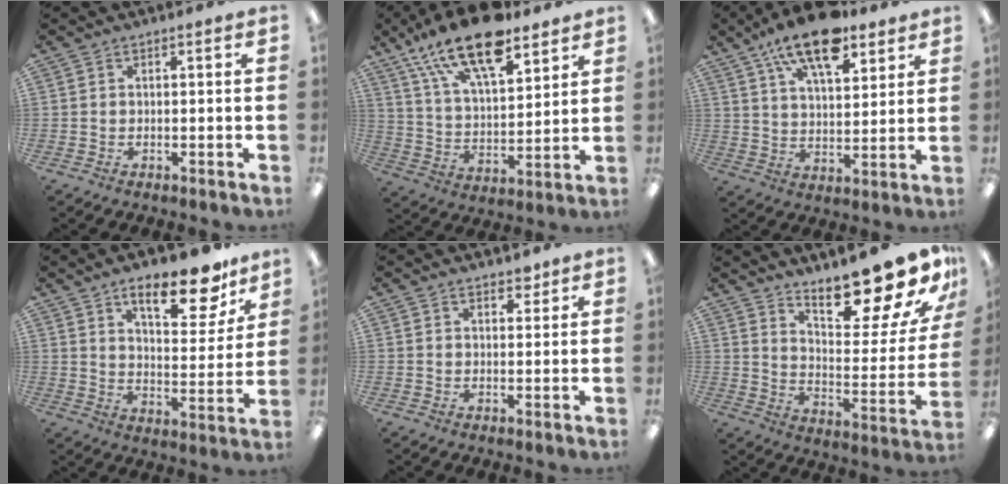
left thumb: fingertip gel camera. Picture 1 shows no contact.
{"total": 19.7, "force": [14.0, 7.6, 11.6], "torque": [-0.206, -0.070, 0.243]}
{"total": 15.3, "force": [10.4, 6.4, 9.2], "torque": [-0.152, -0.044, 0.180]}
{"total": 16.9, "force": [11.5, 6.3, 10.5], "torque": [-0.144, -0.061, 0.186]}
{"total": 2.7, "force": [2.3, 1.3, 0.7], "torque": [0.001, -0.009, 0.040]}
{"total": 20.8, "force": [17.3, 5.5, 10.2], "torque": [-0.128, -0.142, 0.284]}